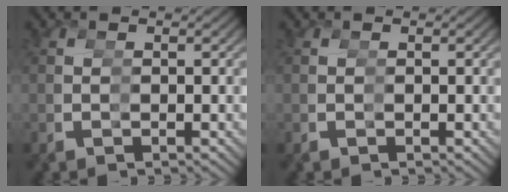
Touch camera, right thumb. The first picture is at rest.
{"total": 0.0}